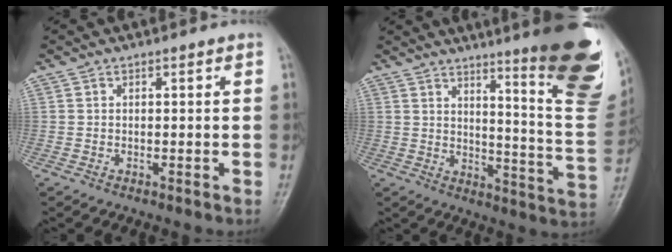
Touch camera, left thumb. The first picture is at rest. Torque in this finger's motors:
{"motor_torque": [2.82, 1.32, 1.64, -1.13, 0.14]}